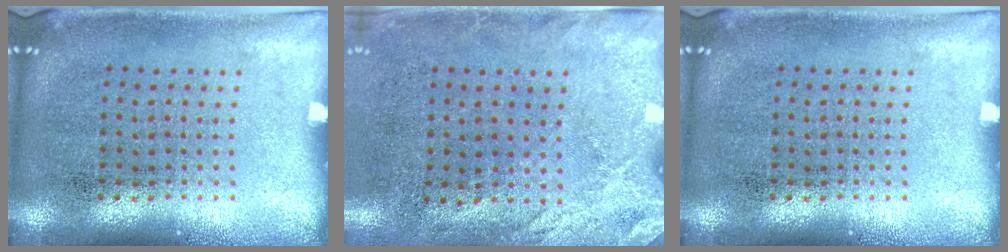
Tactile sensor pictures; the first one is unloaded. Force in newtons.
{"total": 2.7, "press": 2.1, "slide": 1.7}
{"total": 0.0}